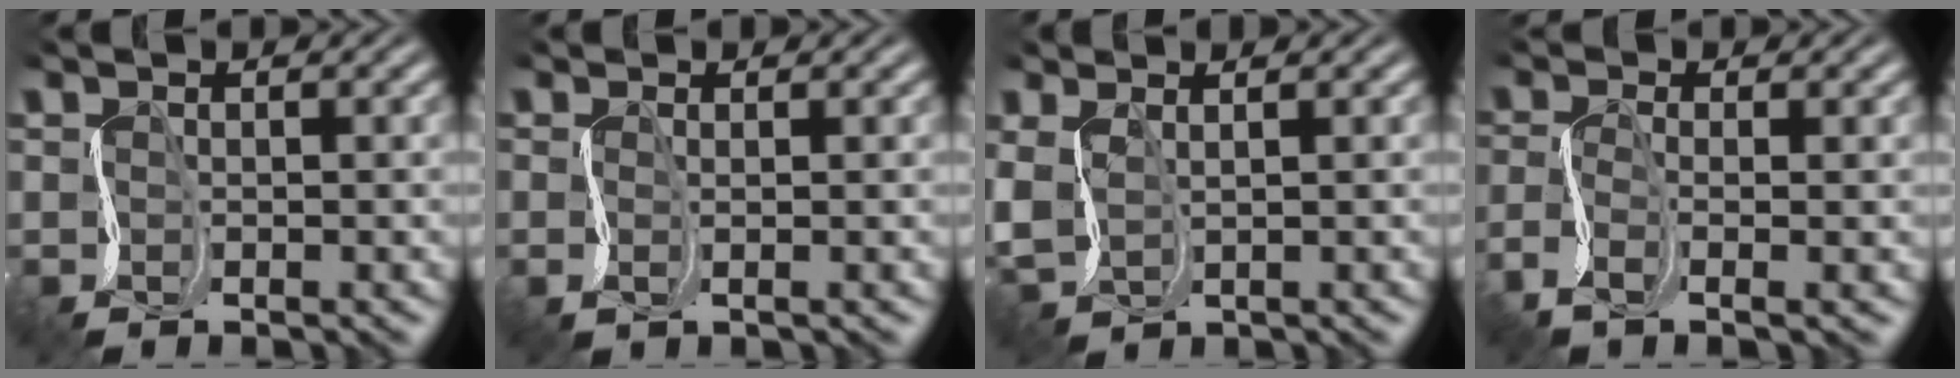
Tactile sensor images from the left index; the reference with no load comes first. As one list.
[{"total": 0.8, "force": [0.4, 0.2, 0.6], "torque": [-0.014, 0.000, 0.006]}, {"total": 1.9, "force": [1.0, 1.3, 1.1], "torque": [-0.038, 0.004, 0.027]}, {"total": 3.4, "force": [-2.1, 1.1, 2.4], "torque": [-0.070, -0.010, -0.049]}]